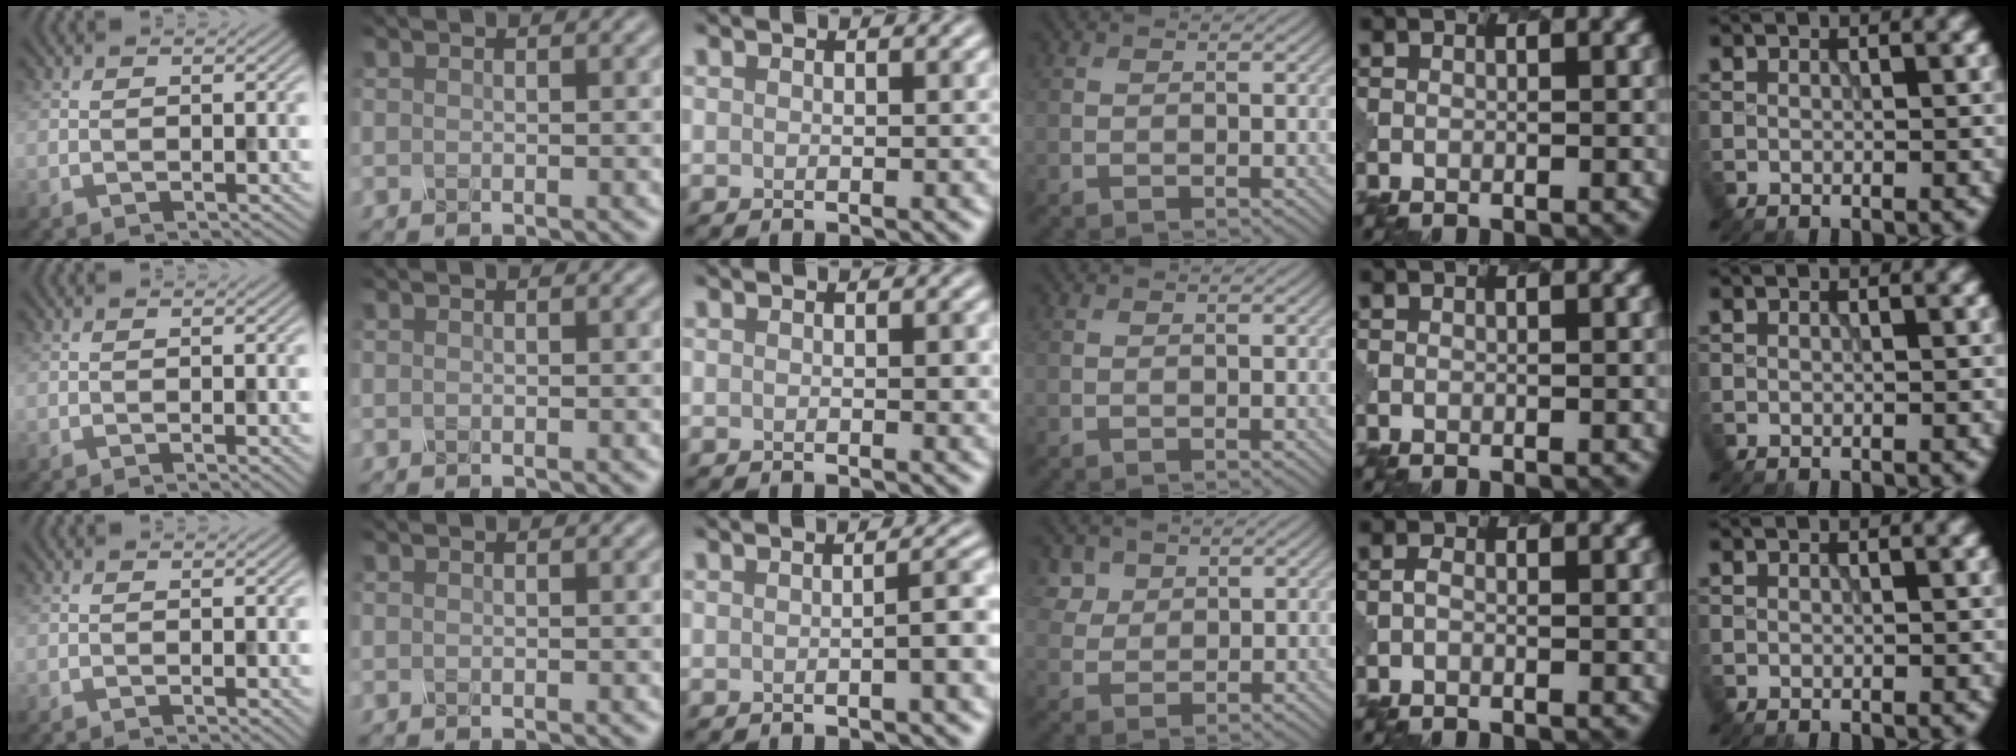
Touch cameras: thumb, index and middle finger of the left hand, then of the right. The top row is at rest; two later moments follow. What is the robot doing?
{"motion": "unscrew", "object": "spray bottle"}